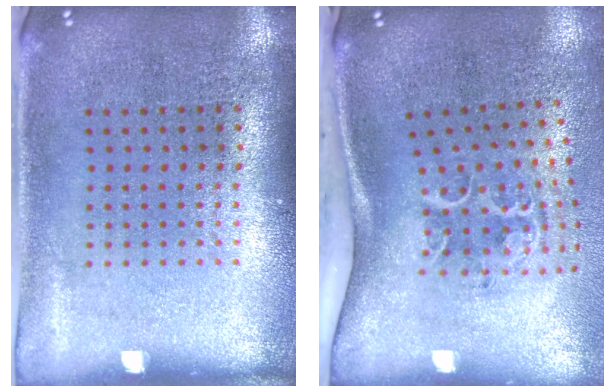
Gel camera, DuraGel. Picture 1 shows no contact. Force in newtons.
{"total": 2.2, "press": 1.4, "slide": 1.7}